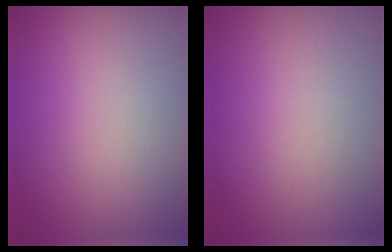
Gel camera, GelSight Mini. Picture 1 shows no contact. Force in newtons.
{"total": 0.0}